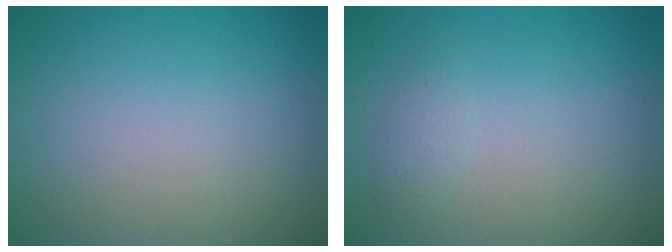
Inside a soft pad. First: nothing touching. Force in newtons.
{"total": 1.1, "press": 1.1, "slide": 0.1}